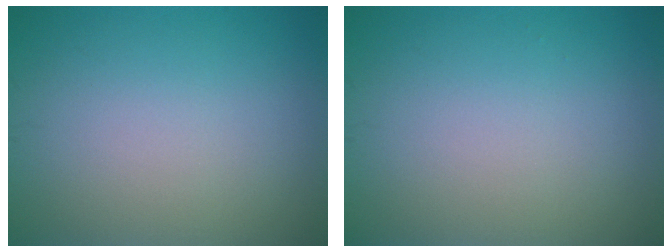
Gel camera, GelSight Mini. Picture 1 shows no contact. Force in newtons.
{"total": 0.0}